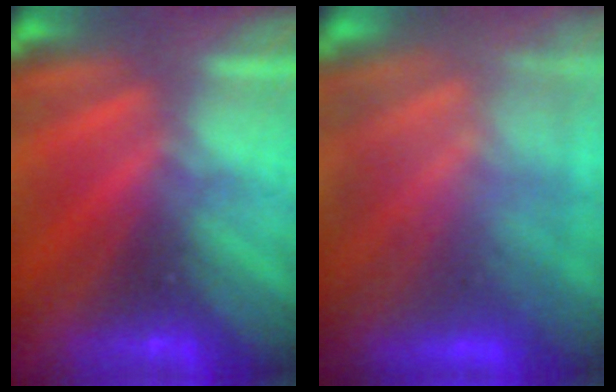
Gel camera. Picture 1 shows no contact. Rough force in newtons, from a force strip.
{"total": 14.6}